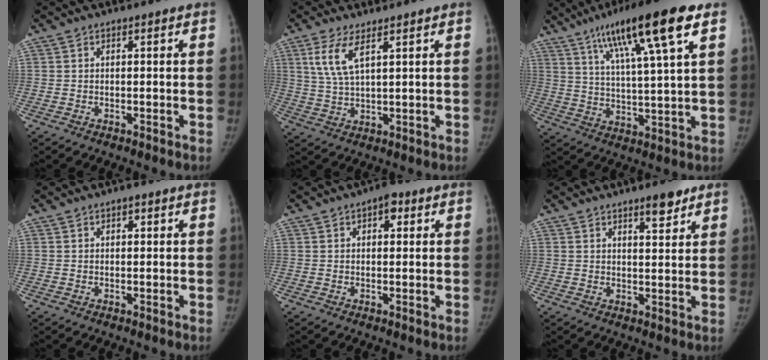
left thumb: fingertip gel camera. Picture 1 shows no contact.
{"total": 6.3, "force": [3.0, 1.8, 5.2], "torque": [-0.118, -0.012, 0.069]}
{"total": 17.4, "force": [9.1, 2.1, 14.7], "torque": [-0.242, -0.016, 0.151]}
{"total": 1.8, "force": [0.9, 1.0, 1.2], "torque": [-0.009, 0.000, 0.010]}
{"total": 3.8, "force": [1.6, 2.1, 2.6], "torque": [-0.018, 0.000, 0.016]}
{"total": 5.1, "force": [3.5, 1.6, 3.3], "torque": [-0.033, -0.023, 0.051]}